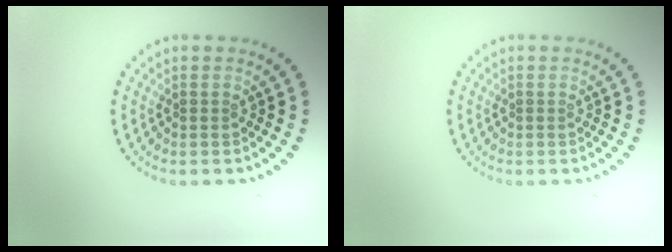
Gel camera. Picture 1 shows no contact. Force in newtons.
{"total": 0.0}